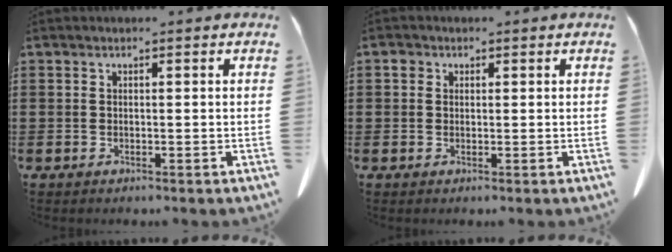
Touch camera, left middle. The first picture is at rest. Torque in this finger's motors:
{"motor_torque": [-0.37, 0.54, 0.03, 0.01]}